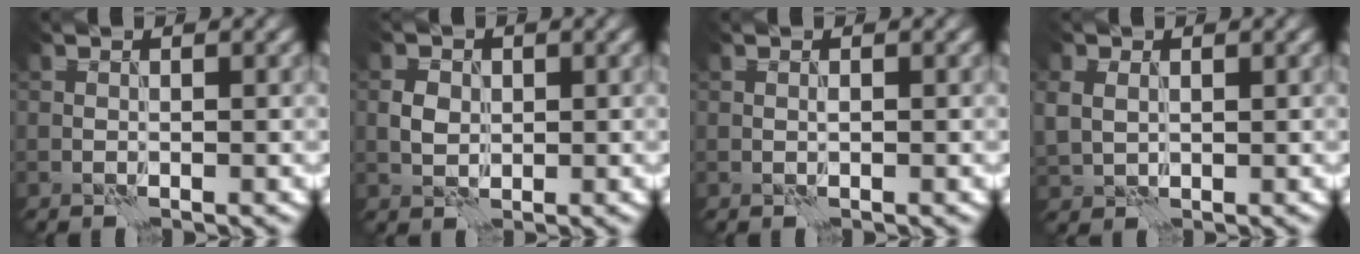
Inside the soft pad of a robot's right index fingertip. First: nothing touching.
{"total": 1.9, "force": [0.2, 1.5, 1.1], "torque": [-0.022, 0.001, 0.001]}
{"total": 0.0}
{"total": 2.4, "force": [0.6, 1.9, 1.4], "torque": [-0.037, 0.002, 0.015]}